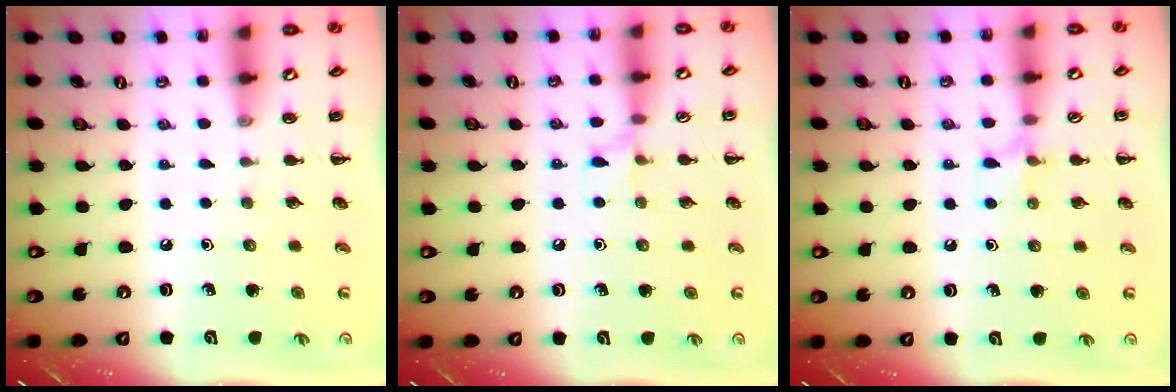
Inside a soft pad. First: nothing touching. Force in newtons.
{"total": 5.1, "press": 4.8, "slide": 1.7}
{"total": 6.2, "press": 6.0, "slide": 1.2}